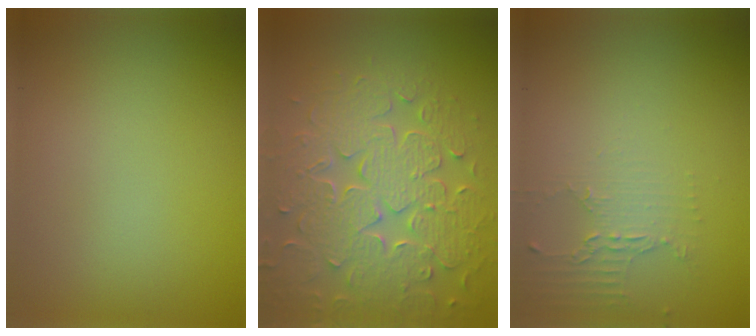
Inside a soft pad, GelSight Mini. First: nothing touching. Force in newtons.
{"total": 8.3, "press": 6.2, "slide": 5.6}
{"total": 2.2, "press": 1.6, "slide": 1.5}